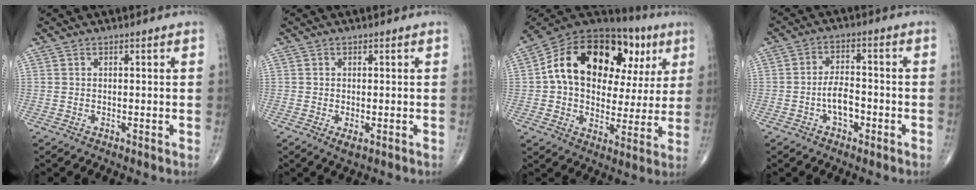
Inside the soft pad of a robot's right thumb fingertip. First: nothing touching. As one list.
[{"total": 2.0, "force": [-0.7, 0.9, 1.7], "torque": [-0.029, -0.004, -0.009]}, {"total": 25.4, "force": [6.9, 16.1, 18.4], "torque": [-0.254, 0.035, 0.106]}, {"total": 5.5, "force": [-2.0, 3.2, 4.0], "torque": [-0.056, 0.022, -0.040]}]